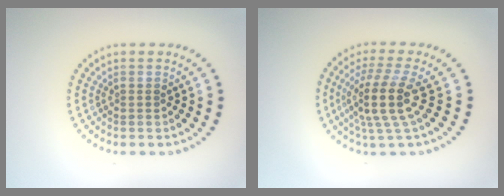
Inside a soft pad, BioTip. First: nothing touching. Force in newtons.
{"total": 4.4, "press": 3.4, "slide": 2.9}